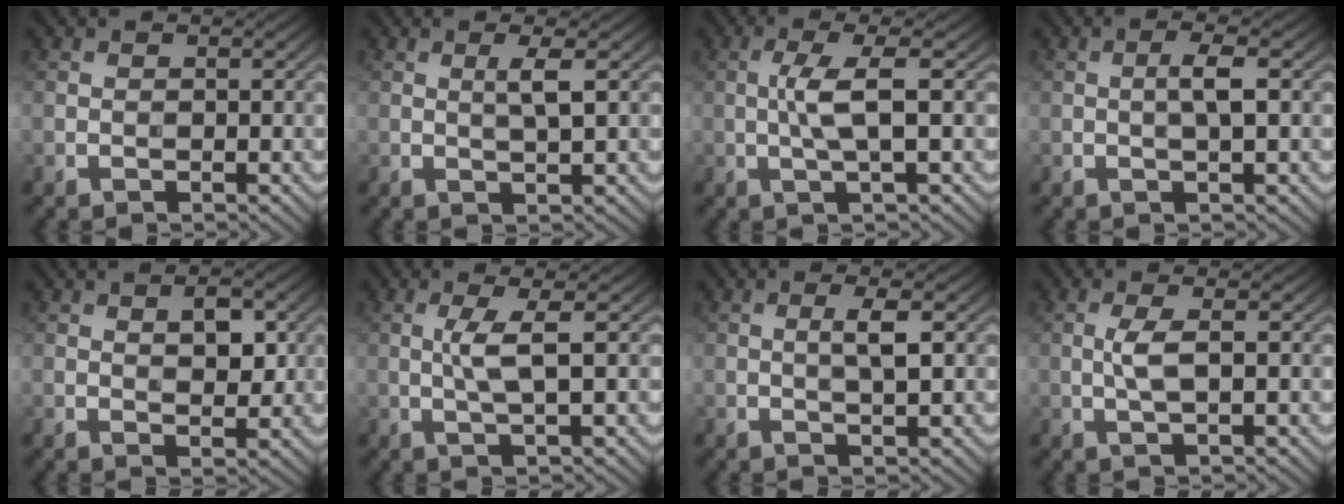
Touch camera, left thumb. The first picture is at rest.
{"total": 2.3, "force": [0.6, 0.1, 2.2], "torque": [-0.043, 0.003, 0.011]}
{"total": 4.6, "force": [0.2, 0.7, 4.5], "torque": [-0.092, 0.008, 0.000]}
{"total": 2.6, "force": [0.1, 0.3, 2.6], "torque": [-0.048, 0.006, -0.001]}
{"total": 3.9, "force": [1.2, 1.8, 3.3], "torque": [-0.058, -0.001, 0.022]}
{"total": 3.7, "force": [0.5, 0.4, 3.7], "torque": [-0.076, 0.007, 0.010]}
{"total": 2.7, "force": [0.4, 0.3, 2.6], "torque": [-0.050, 0.005, 0.005]}
{"total": 2.9, "force": [0.2, 0.5, 2.8], "torque": [-0.066, 0.004, 0.002]}